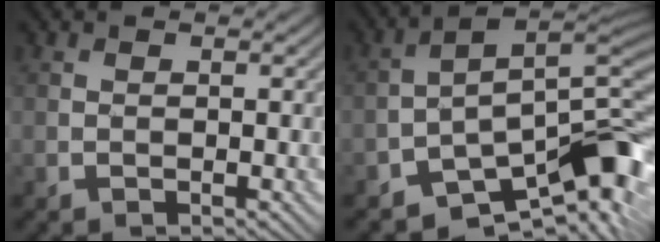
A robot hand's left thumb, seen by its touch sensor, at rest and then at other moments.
{"total": 10.3, "force": [-6.0, 4.2, 7.2], "torque": [-0.092, 0.001, -0.101]}